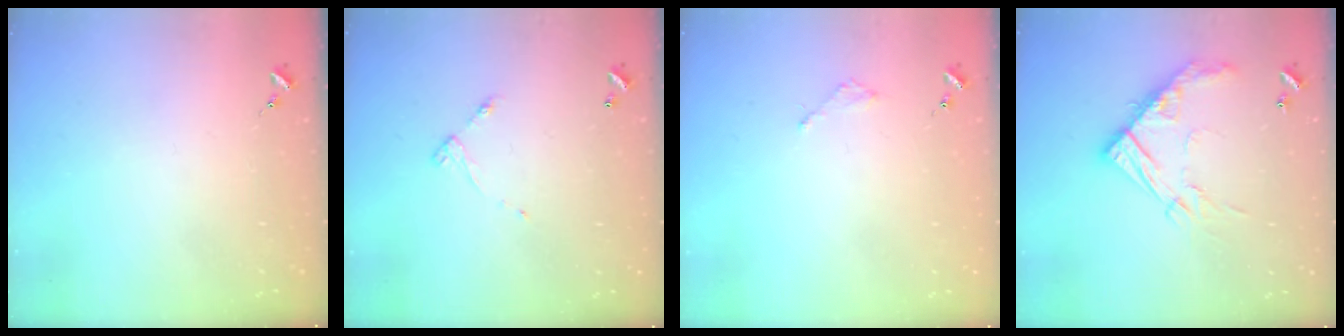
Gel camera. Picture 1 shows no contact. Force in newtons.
{"total": 4.2, "press": 4.2, "slide": 0.2}
{"total": 2.0, "press": 2.0, "slide": 0.3}
{"total": 16.5, "press": 16.5, "slide": 1.5}